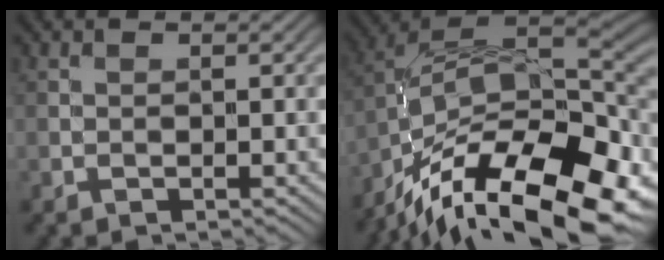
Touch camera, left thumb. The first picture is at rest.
{"total": 18.0, "force": [-9.7, 7.3, 13.2], "torque": [-0.239, -0.008, -0.159]}